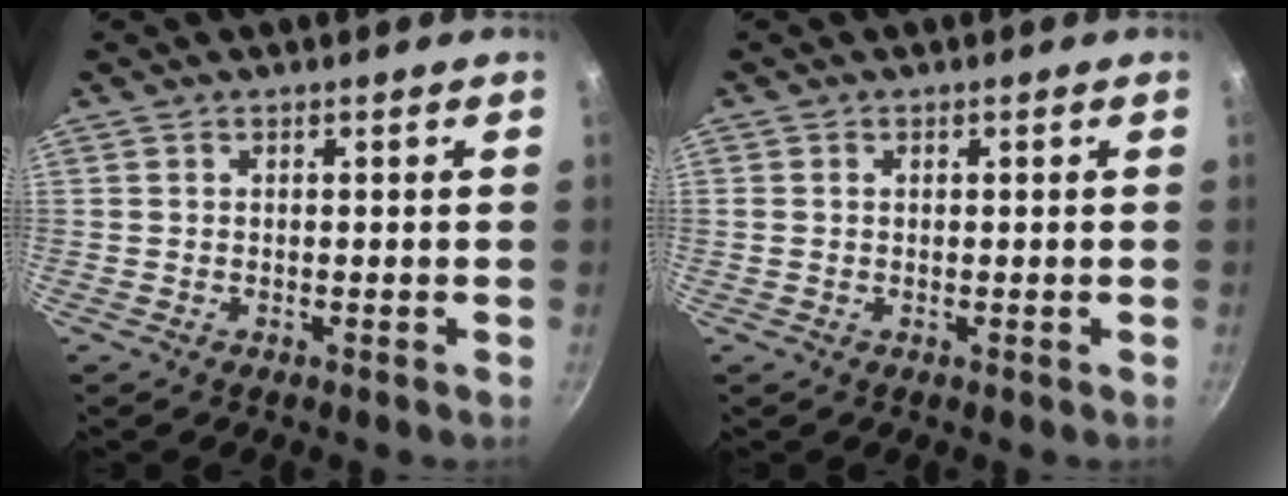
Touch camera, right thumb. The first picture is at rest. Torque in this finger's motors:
{"motor_torque": [0.06, -0.50, -0.14, -0.10, -0.02]}